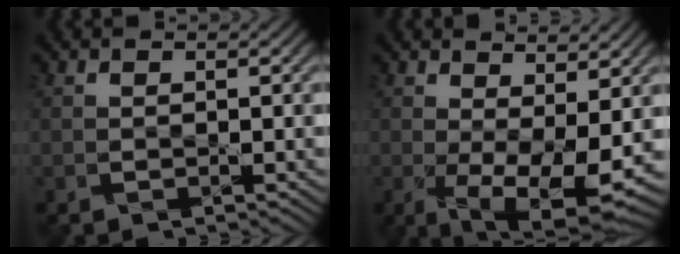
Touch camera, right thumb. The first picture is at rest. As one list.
[{"total": 8.5, "force": [-0.9, 3.5, 7.7], "torque": [-0.144, -0.023, -0.003]}]